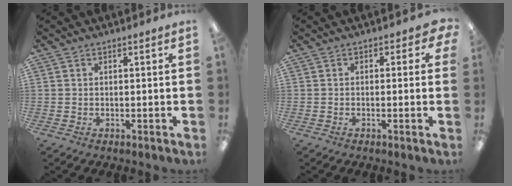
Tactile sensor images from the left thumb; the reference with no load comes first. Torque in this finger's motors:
{"motor_torque": [-0.01, 0.05, 0.01, 0.04, 0.00]}